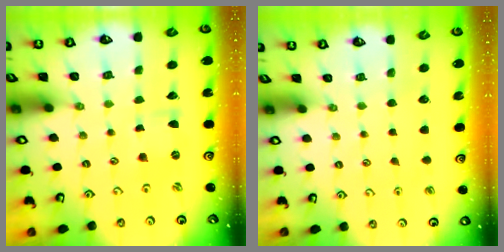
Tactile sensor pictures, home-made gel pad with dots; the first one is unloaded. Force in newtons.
{"total": 0.0}